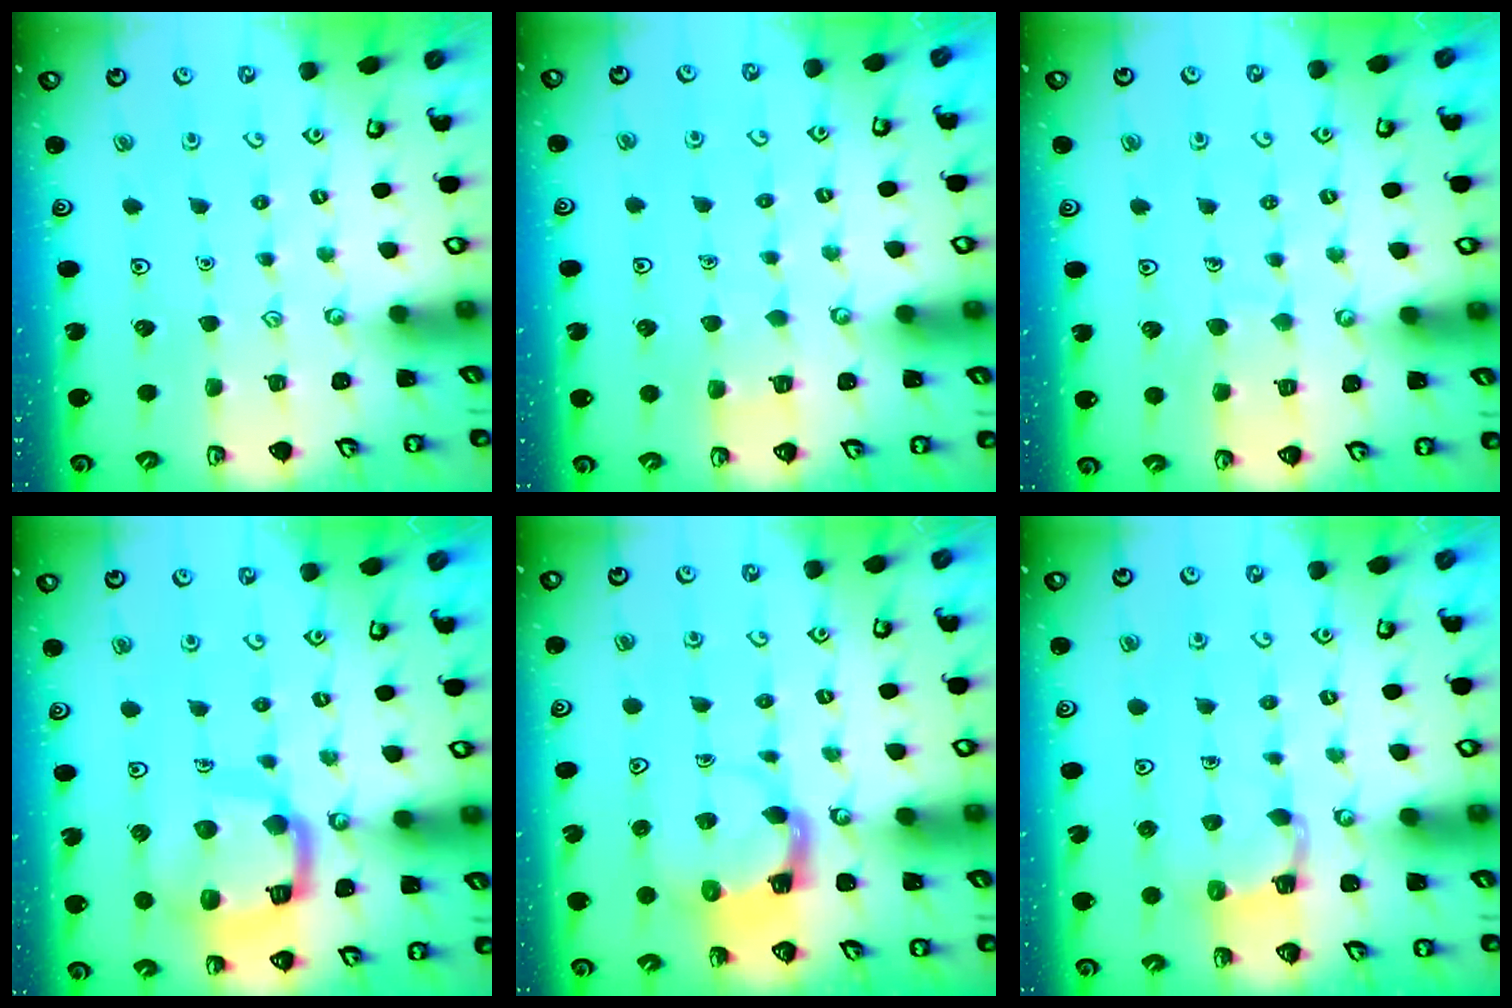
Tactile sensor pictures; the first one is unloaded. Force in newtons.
{"total": 4.3, "press": 4.3, "slide": 0.4}
{"total": 6.8, "press": 6.8, "slide": 0.4}
{"total": 15.2, "press": 15.2, "slide": 1.5}
{"total": 3.9, "press": 3.8, "slide": 0.7}
{"total": 3.4, "press": 3.3, "slide": 0.6}